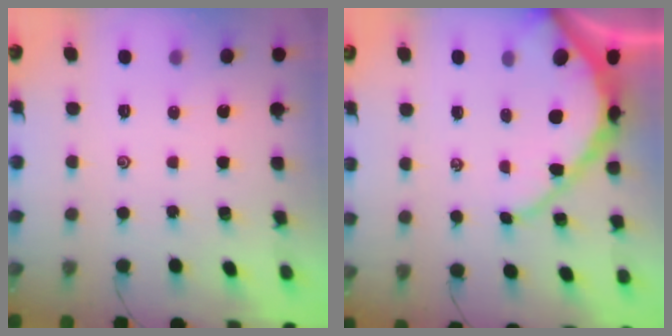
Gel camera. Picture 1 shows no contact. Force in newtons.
{"total": 10.7, "press": 10.6, "slide": 1.0}